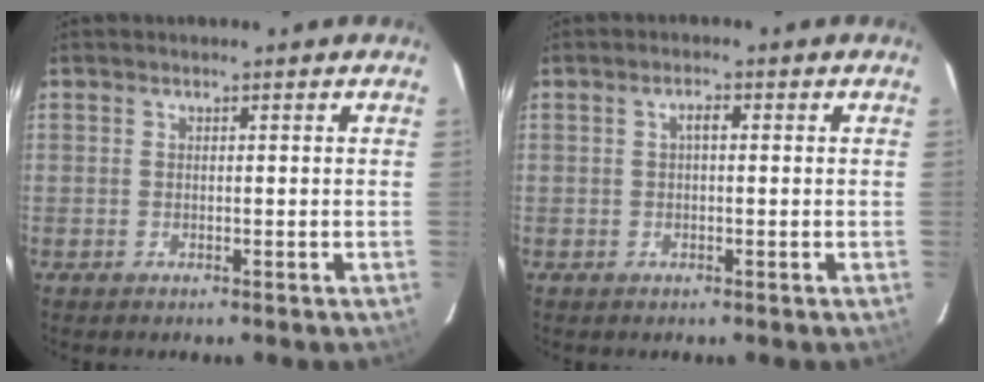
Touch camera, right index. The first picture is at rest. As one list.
[{"total": 1.6, "force": [0.2, 0.7, 1.5], "torque": [-0.028, 0.006, 0.002]}]